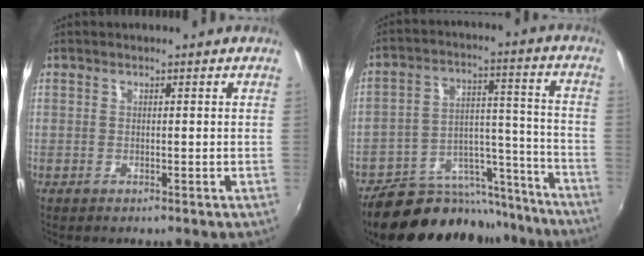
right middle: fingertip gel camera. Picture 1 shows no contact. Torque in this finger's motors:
{"motor_torque": [1.02, -1.11, 0.48, 0.18]}